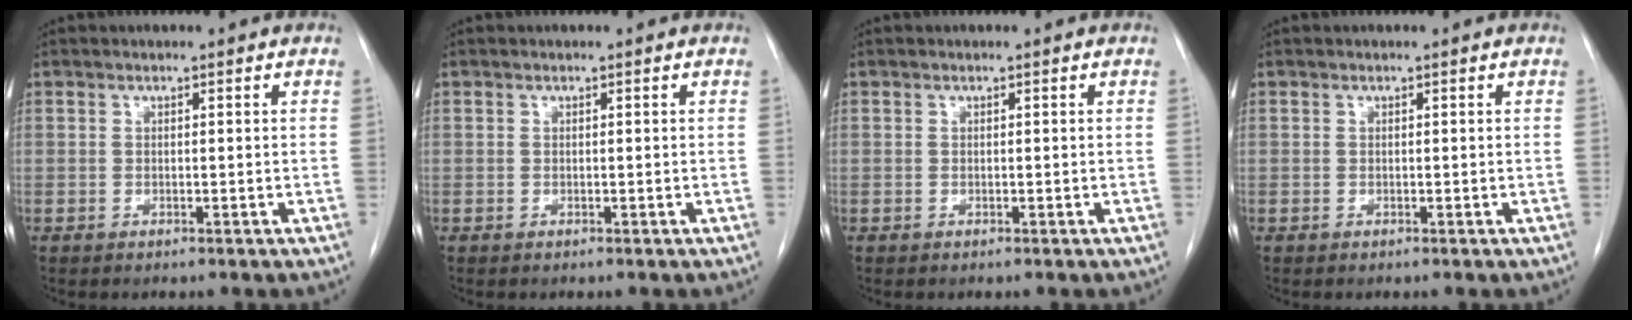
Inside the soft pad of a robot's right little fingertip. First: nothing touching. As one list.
[{"total": 0.0}, {"total": 0.0}, {"total": 0.0}]